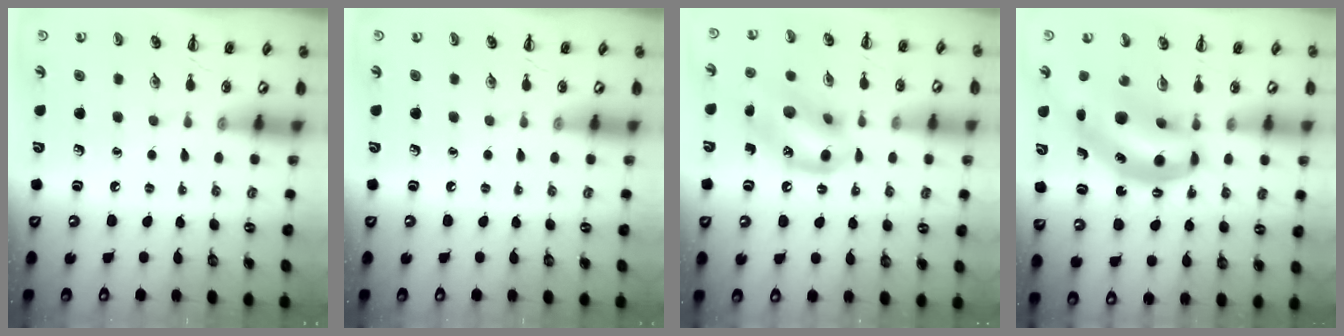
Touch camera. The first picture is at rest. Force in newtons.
{"total": 0.0}
{"total": 13.6, "press": 13.5, "slide": 1.7}
{"total": 13.1, "press": 12.7, "slide": 3.0}